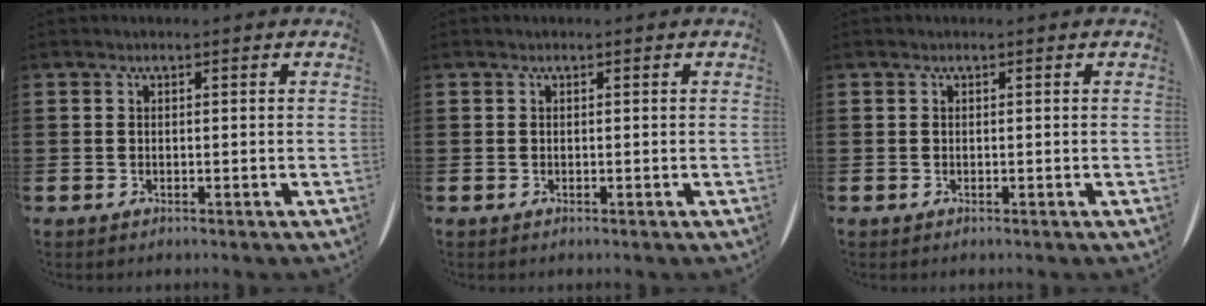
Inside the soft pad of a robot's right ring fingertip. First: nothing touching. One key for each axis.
{"total": 0.0}
{"total": 0.0}